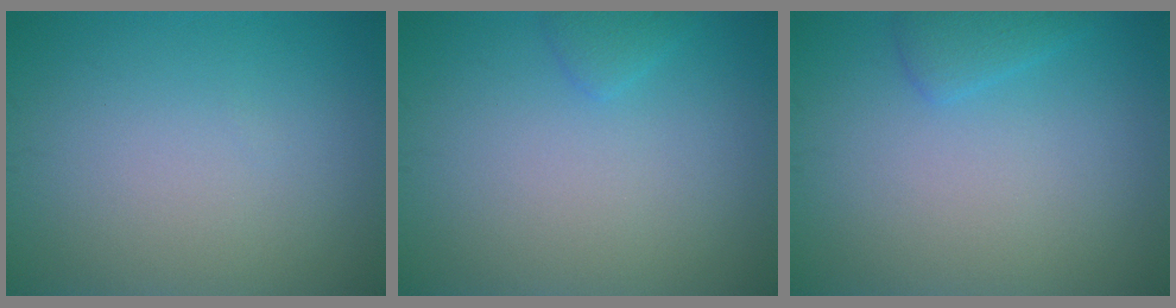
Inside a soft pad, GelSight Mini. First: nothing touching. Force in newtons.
{"total": 1.0, "press": 1.0, "slide": 0.1}
{"total": 1.6, "press": 1.6, "slide": 0.1}